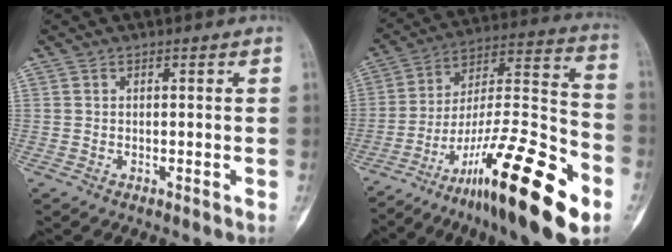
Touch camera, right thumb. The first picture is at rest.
{"total": 27.0, "force": [-14.5, 6.5, 21.9], "torque": [-0.331, 0.078, -0.231]}